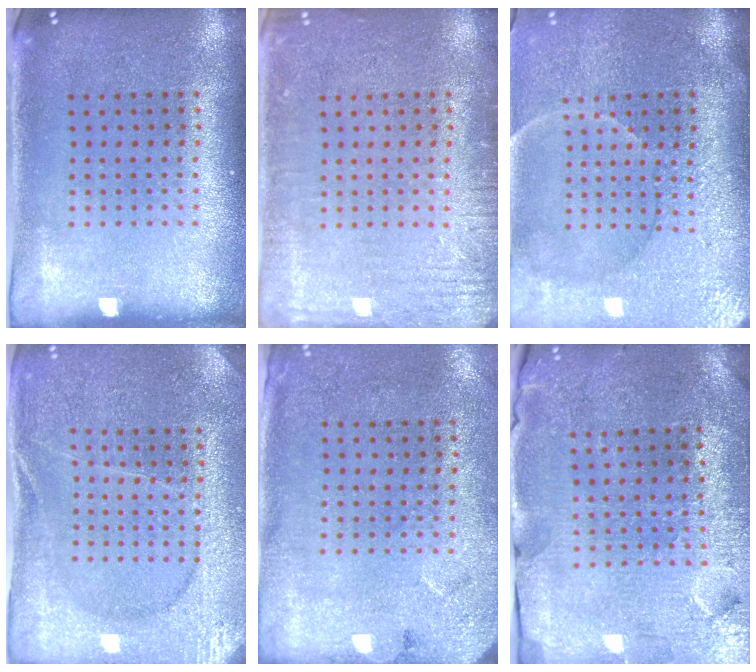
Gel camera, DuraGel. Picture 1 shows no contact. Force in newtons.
{"total": 2.8, "press": 2.8, "slide": 0.4}
{"total": 4.1, "press": 3.7, "slide": 1.7}
{"total": 3.1, "press": 3.1, "slide": 0.6}
{"total": 2.7, "press": 2.2, "slide": 1.6}
{"total": 3.8, "press": 3.6, "slide": 1.1}